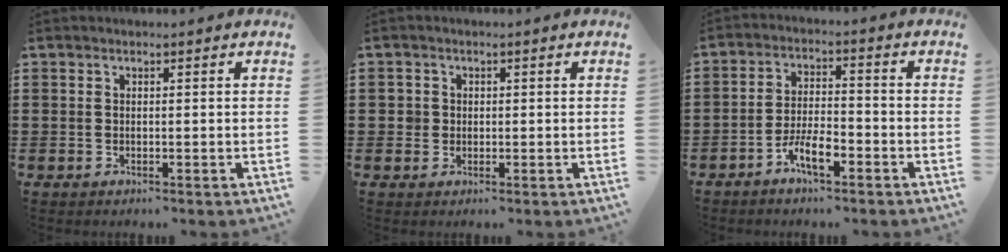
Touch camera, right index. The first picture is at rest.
{"total": 1.7, "force": [0.1, 1.6, 0.3], "torque": [-0.012, 0.009, -0.001]}
{"total": 5.4, "force": [-3.4, 1.7, 3.8], "torque": [-0.084, 0.004, -0.069]}